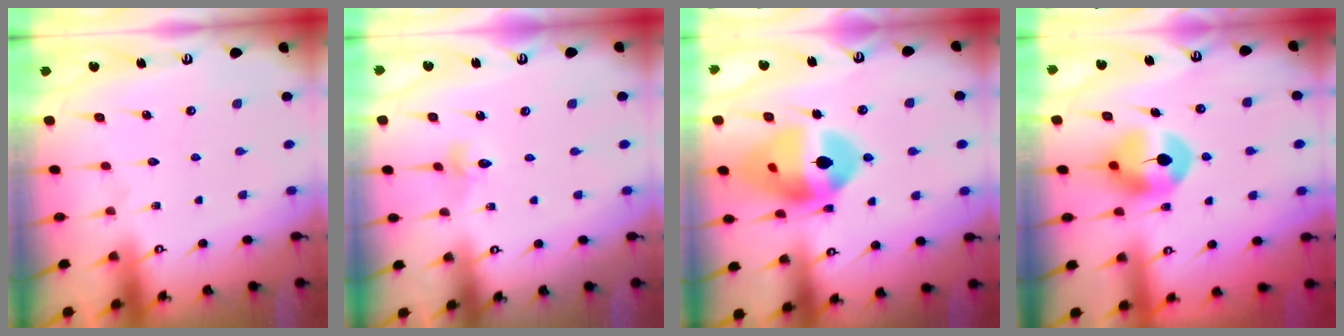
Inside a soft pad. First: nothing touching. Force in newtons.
{"total": 2.2, "press": 2.2, "slide": 0.2}
{"total": 16.2, "press": 15.2, "slide": 5.6}
{"total": 8.8, "press": 8.8, "slide": 0.3}